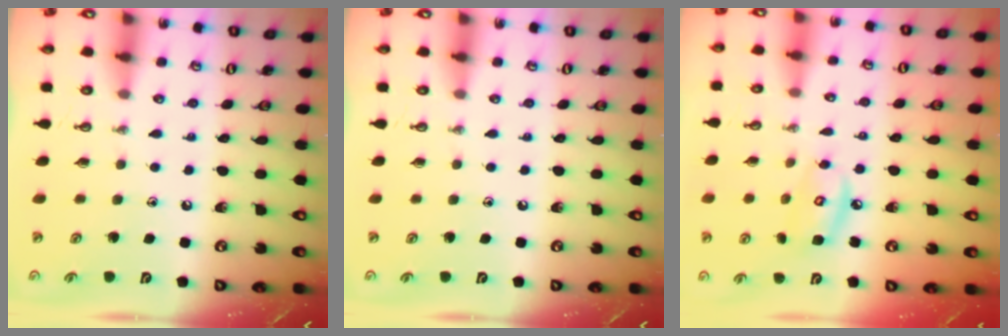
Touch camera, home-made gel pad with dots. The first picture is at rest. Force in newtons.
{"total": 0.0}
{"total": 7.3, "press": 7.3, "slide": 0.5}